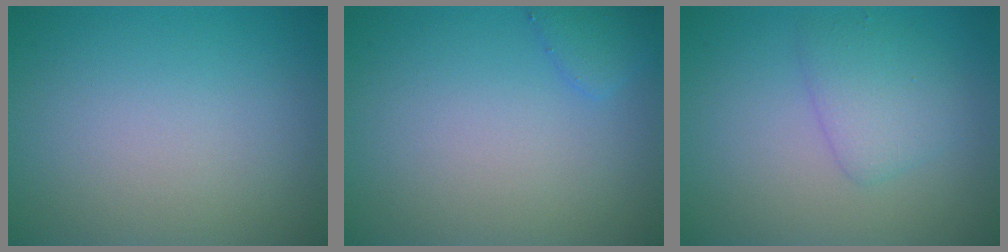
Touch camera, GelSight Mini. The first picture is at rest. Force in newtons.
{"total": 1.5, "press": 1.5, "slide": 0.1}
{"total": 2.6, "press": 2.6, "slide": 0.1}